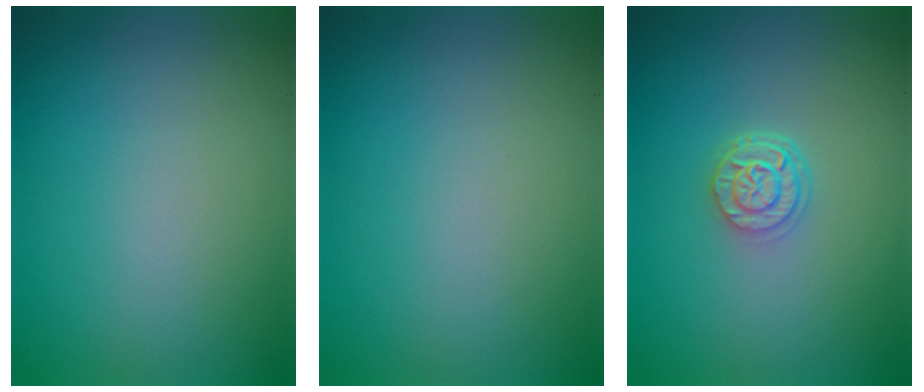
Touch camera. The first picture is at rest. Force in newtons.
{"total": 0.0}
{"total": 2.6, "press": 2.1, "slide": 1.5}